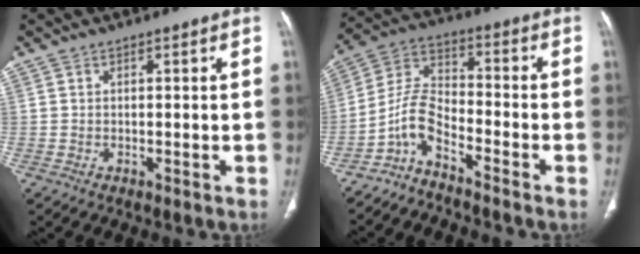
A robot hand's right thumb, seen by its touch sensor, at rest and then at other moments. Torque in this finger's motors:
{"motor_torque": [-0.13, 0.34, 0.02, -0.33, 0.02]}